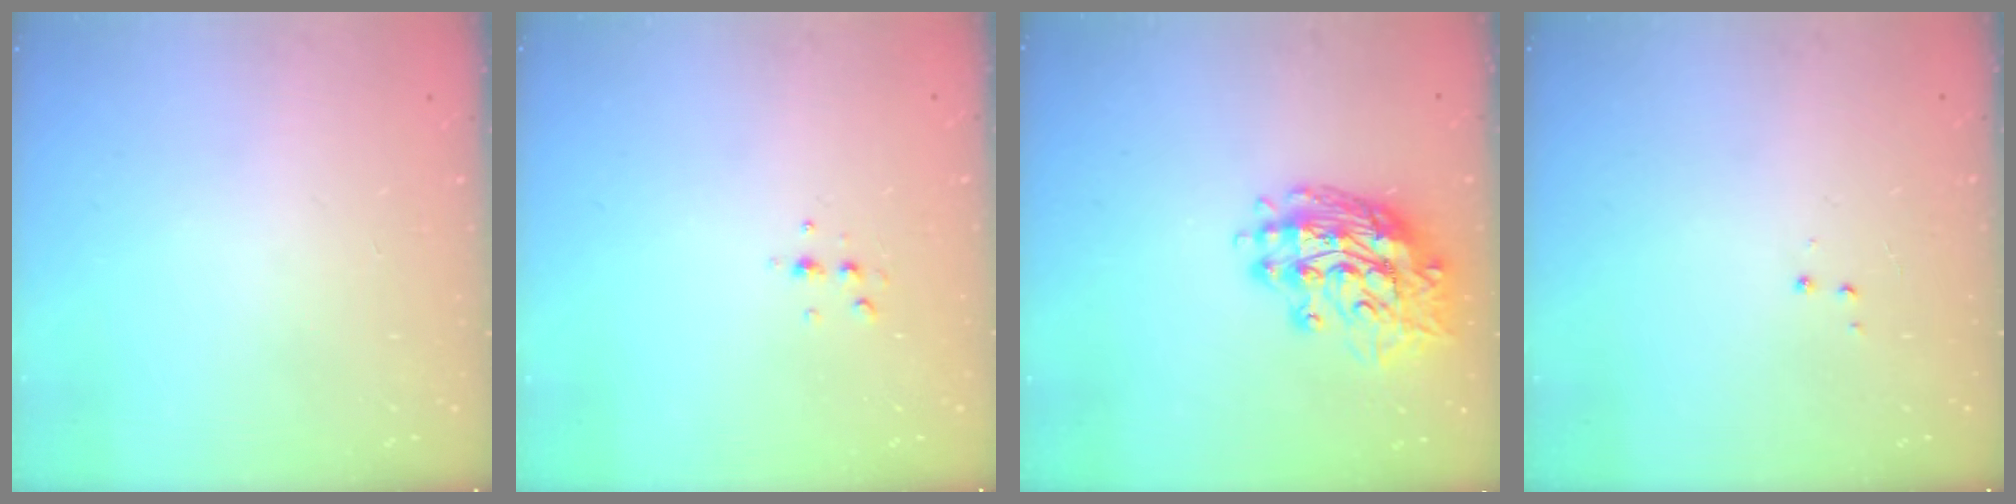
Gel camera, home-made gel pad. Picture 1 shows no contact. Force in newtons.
{"total": 4.0, "press": 3.9, "slide": 0.9}
{"total": 15.0, "press": 14.9, "slide": 1.4}
{"total": 2.9, "press": 2.8, "slide": 0.4}